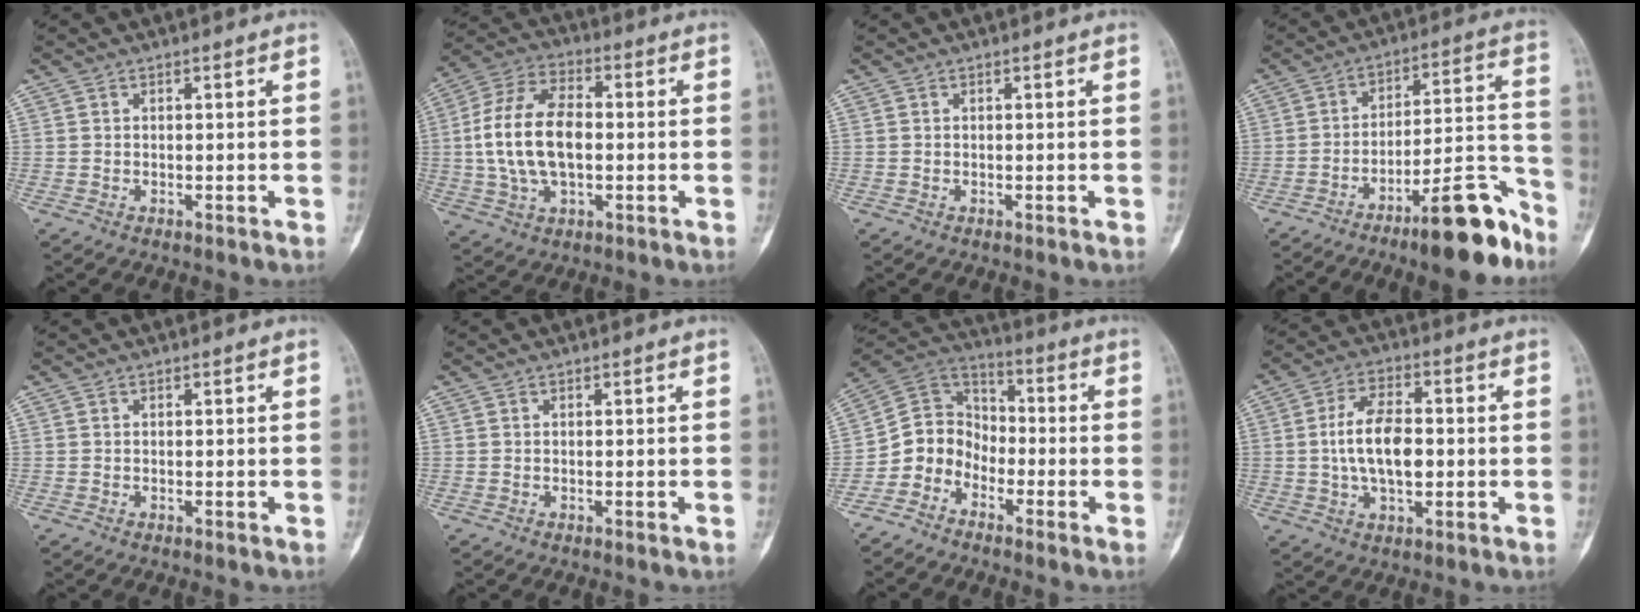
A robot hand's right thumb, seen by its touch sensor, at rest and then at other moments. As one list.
[{"total": 15.4, "force": [-0.2, 8.8, 12.6], "torque": [-0.245, 0.022, -0.005]}, {"total": 0.0}, {"total": 16.0, "force": [-10.7, 4.0, 11.3], "torque": [-0.133, 0.098, -0.169]}, {"total": 0.0}, {"total": 0.0}, {"total": 8.9, "force": [-4.5, 7.2, 2.5], "torque": [-0.020, 0.070, -0.102]}, {"total": 11.0, "force": [-0.1, 5.8, 9.3], "torque": [-0.165, 0.008, -0.004]}]